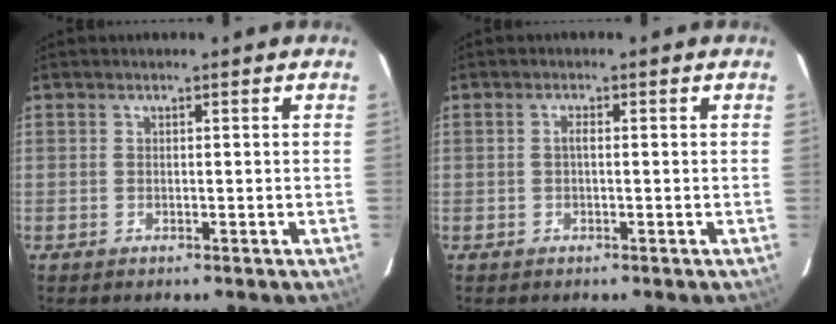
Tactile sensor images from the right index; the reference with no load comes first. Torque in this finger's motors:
{"motor_torque": [0.16, -0.03, 0.08, 0.03]}